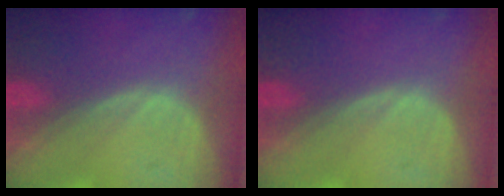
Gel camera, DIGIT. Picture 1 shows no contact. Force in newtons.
{"total": 0.0}